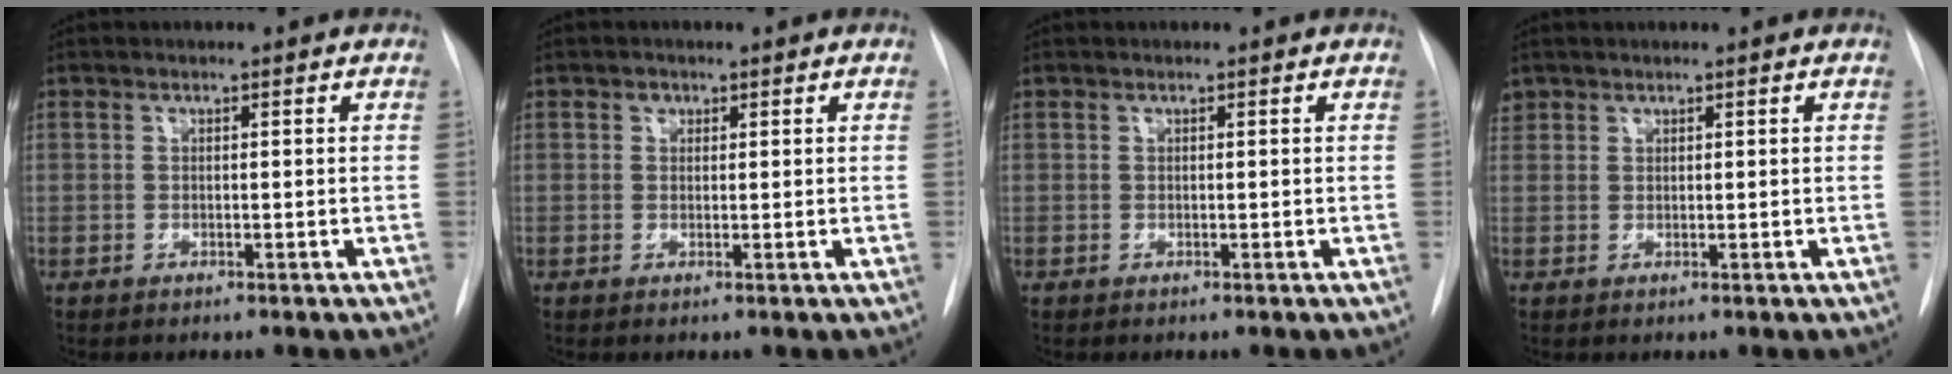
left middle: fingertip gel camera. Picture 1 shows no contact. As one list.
[{"total": 1.0, "force": [0.5, 0.8, 0.2], "torque": [0.002, 0.001, 0.005]}, {"total": 0.0}, {"total": 1.7, "force": [1.2, 1.2, 0.0], "torque": [0.003, 0.013, 0.023]}]